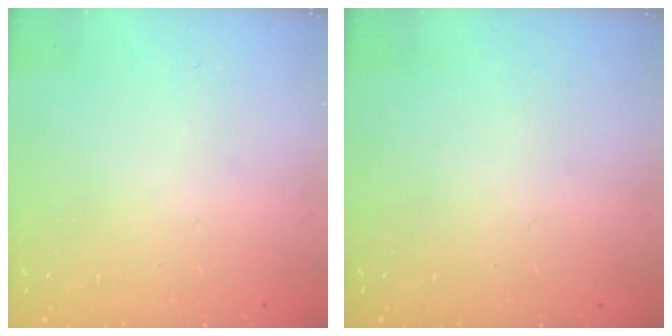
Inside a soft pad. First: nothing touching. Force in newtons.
{"total": 0.0}